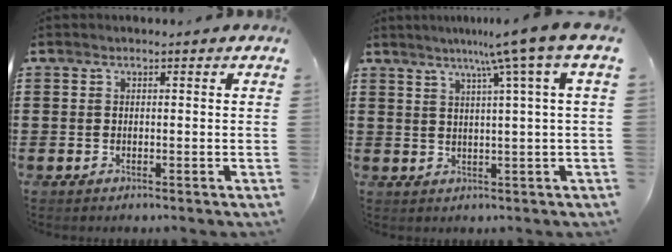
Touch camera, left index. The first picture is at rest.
{"total": 6.9, "force": [3.3, -1.5, 5.9], "torque": [-0.112, -0.007, 0.046]}